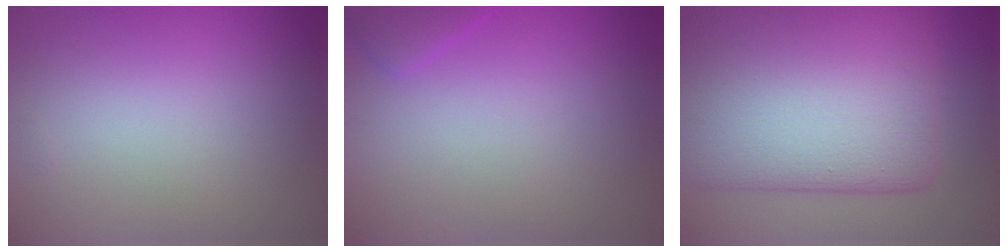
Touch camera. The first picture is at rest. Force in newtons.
{"total": 1.6, "press": 1.6, "slide": 0.2}
{"total": 14.0, "press": 14.0, "slide": 0.7}